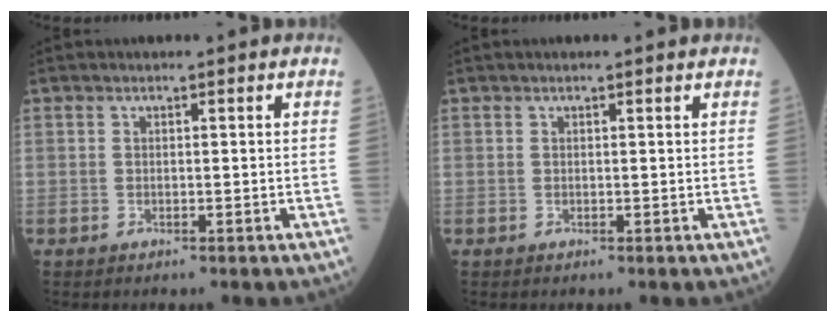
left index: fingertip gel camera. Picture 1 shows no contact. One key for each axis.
{"total": 1.3, "fx": 1.2, "fy": 0.0, "fz": 0.5, "tx": -0.011, "ty": 0.007, "tz": 0.016}